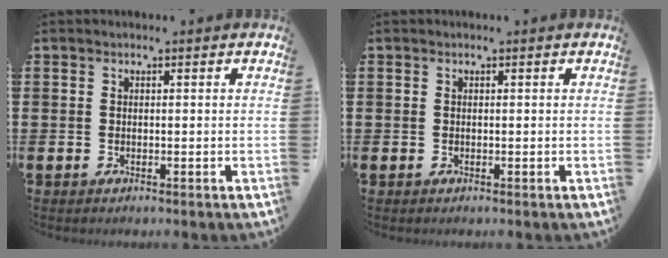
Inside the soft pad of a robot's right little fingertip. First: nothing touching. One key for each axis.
{"total": 0.0}